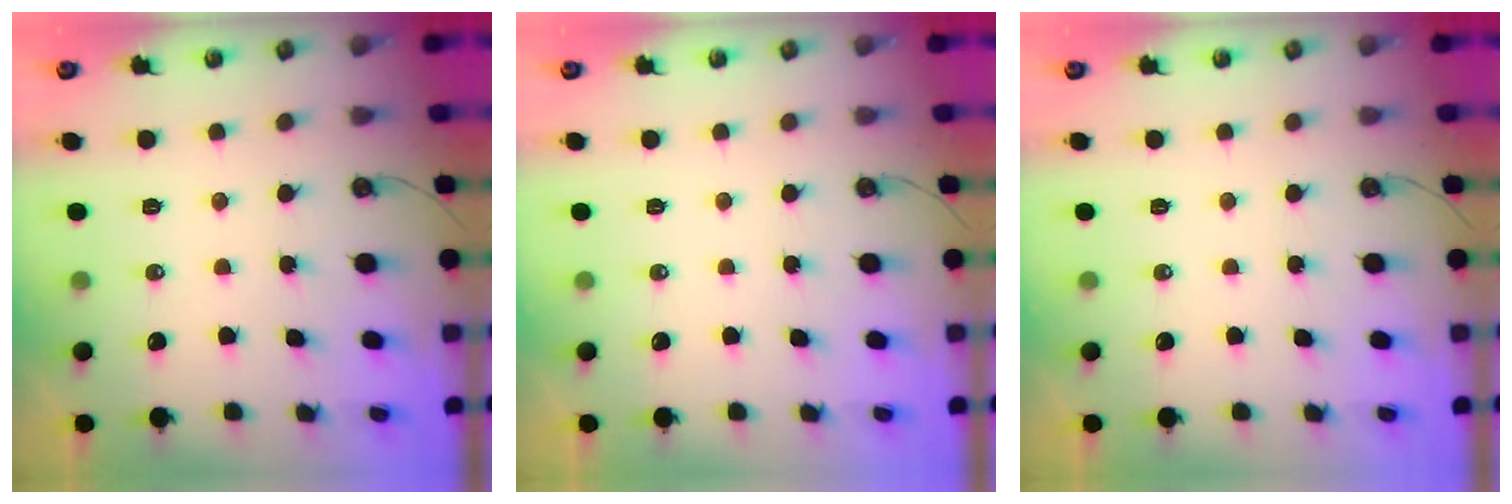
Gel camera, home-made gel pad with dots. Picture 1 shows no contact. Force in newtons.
{"total": 0.0}
{"total": 0.0}